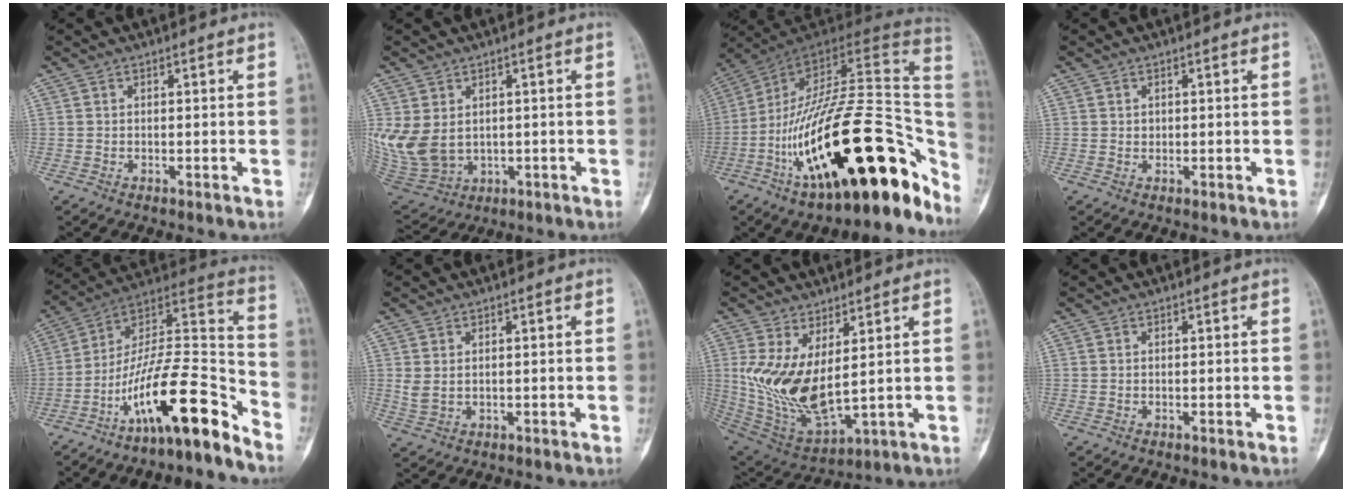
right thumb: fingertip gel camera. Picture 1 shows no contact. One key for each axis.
{"total": 11.0, "fx": 0.9, "fy": 8.5, "fz": 6.9, "tx": -0.147, "ty": -0.007, "tz": 0.047}
{"total": 36.0, "fx": -13.9, "fy": 13.5, "fz": 30.4, "tx": -0.378, "ty": 0.068, "tz": -0.222}
{"total": 0.8, "fx": 0.2, "fy": 0.7, "fz": 0.3, "tx": -0.001, "ty": 0.001, "tz": 0.004}
{"total": 18.6, "fx": -12.2, "fy": 4.1, "fz": 13.4, "tx": -0.210, "ty": 0.118, "tz": -0.210}
{"total": 2.5, "fx": 0.6, "fy": 1.6, "fz": 1.8, "tx": -0.041, "ty": 0.002, "tz": 0.021}
{"total": 13.8, "fx": 2.6, "fy": 6.0, "fz": 12.1, "tx": -0.240, "ty": -0.030, "tz": 0.076}
{"total": 0.0}